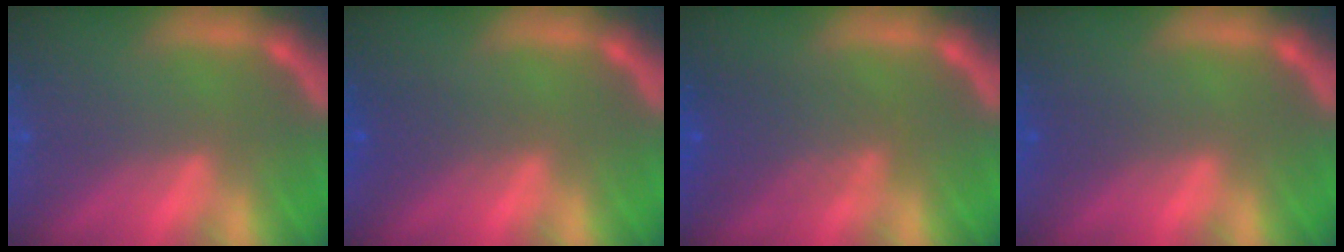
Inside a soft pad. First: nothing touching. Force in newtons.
{"total": 2.0}
{"total": 4.1}
{"total": 0.9}